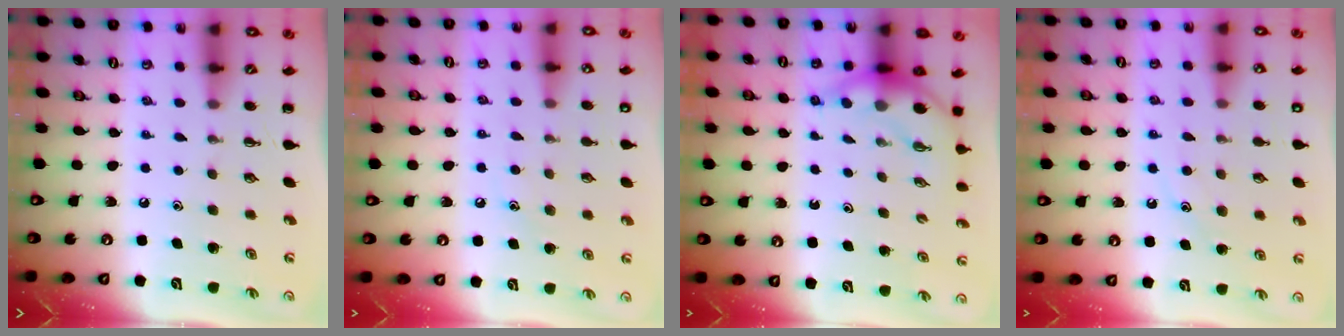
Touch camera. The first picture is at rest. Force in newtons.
{"total": 7.6, "press": 7.4, "slide": 1.8}
{"total": 5.7, "press": 5.7, "slide": 0.7}
{"total": 10.3, "press": 10.2, "slide": 1.3}